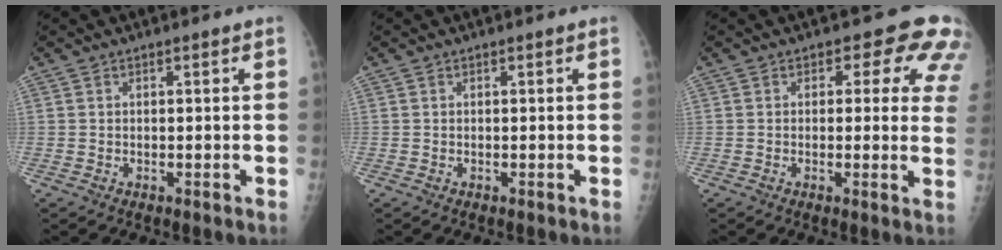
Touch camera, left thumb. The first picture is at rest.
{"total": 0.0}
{"total": 9.3, "force": [4.7, 5.2, 6.2], "torque": [-0.020, -0.013, 0.029]}